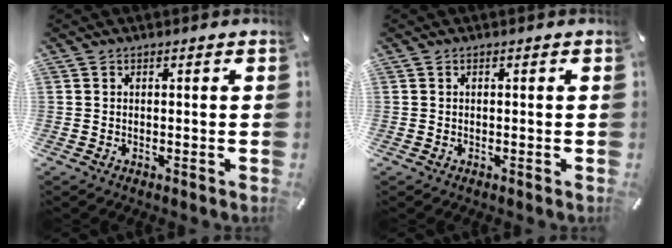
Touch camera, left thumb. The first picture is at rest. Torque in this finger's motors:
{"motor_torque": [0.00, 0.00, -0.01, 0.00, 0.00]}